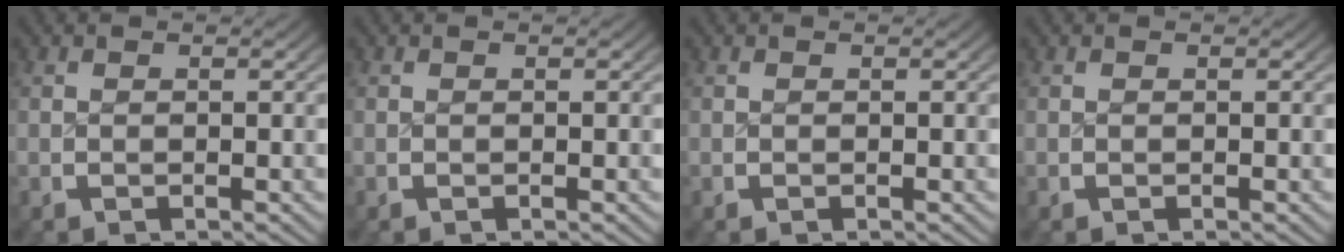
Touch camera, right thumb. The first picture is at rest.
{"total": 0.0}
{"total": 0.0}
{"total": 0.0}